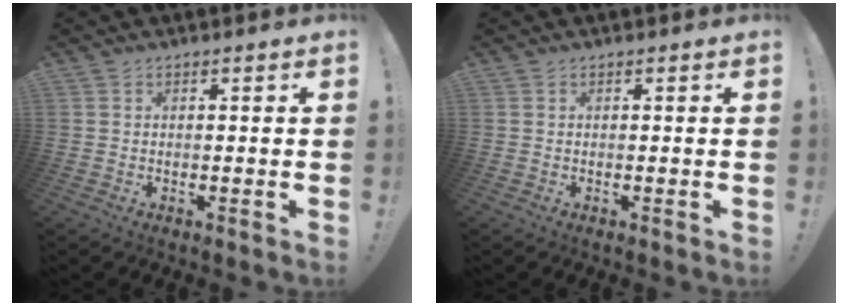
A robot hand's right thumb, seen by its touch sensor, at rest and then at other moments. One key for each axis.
{"total": 0.0}